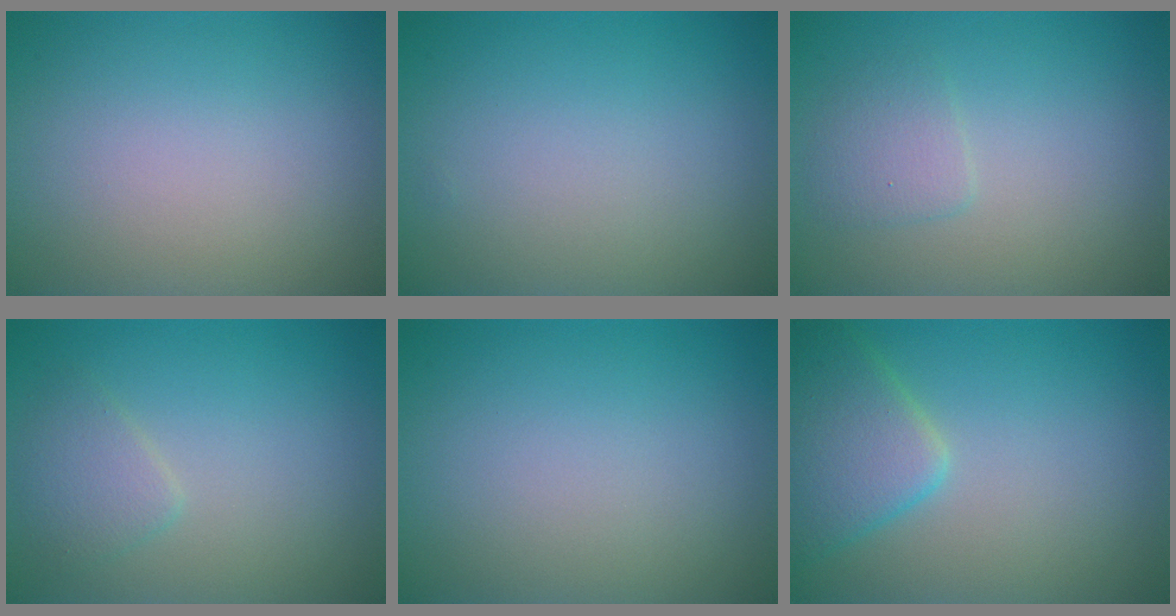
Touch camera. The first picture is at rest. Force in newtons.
{"total": 0.0}
{"total": 1.6, "press": 1.6, "slide": 0.1}
{"total": 2.0, "press": 2.0, "slide": 0.1}
{"total": 0.0}
{"total": 4.9, "press": 4.9, "slide": 0.3}